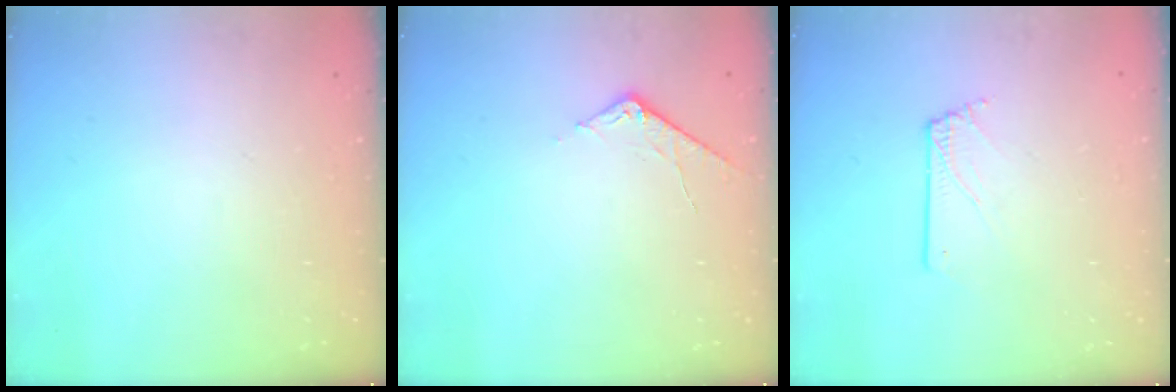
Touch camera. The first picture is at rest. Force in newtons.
{"total": 6.1, "press": 6.0, "slide": 0.7}
{"total": 1.3, "press": 1.3, "slide": 0.1}